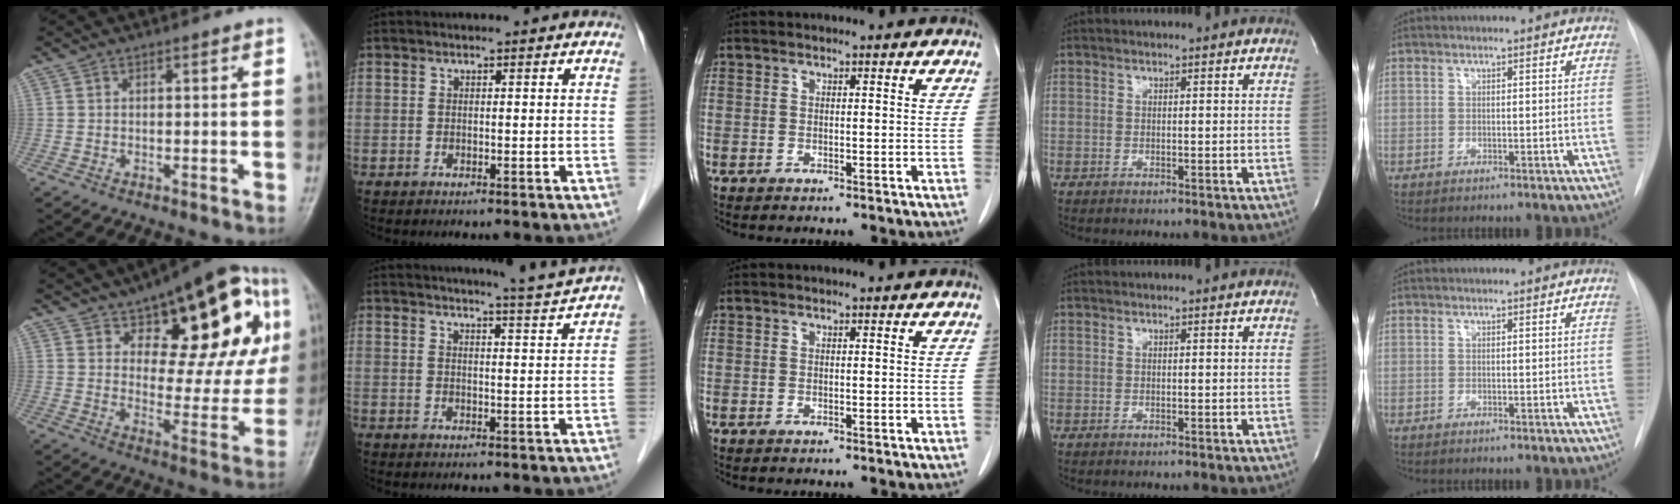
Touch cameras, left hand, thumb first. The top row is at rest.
{"thumb": {"total": 25.4, "force": [10.9, 11.2, 20.0], "torque": [-0.211, -0.018, 0.155]}, "index": {"total": 6.1, "force": [5.6, -2.2, 1.0], "torque": [-0.026, -0.030, 0.074]}}